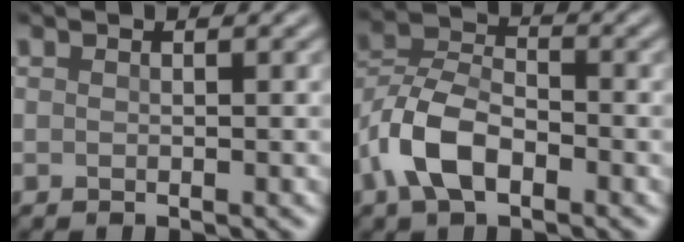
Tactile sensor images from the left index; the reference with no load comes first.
{"total": 6.2, "force": [-2.9, 3.4, 4.2], "torque": [-0.083, 0.007, -0.071]}